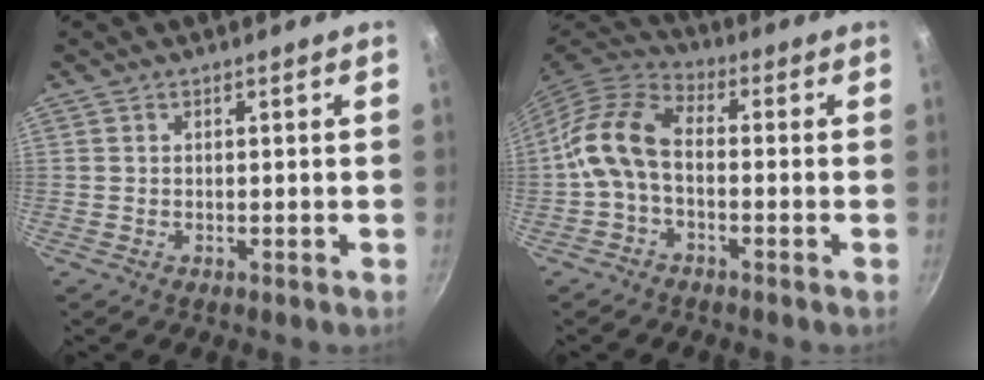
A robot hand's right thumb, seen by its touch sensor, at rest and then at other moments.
{"total": 10.8, "force": [-1.2, 6.4, 8.6], "torque": [-0.172, 0.032, -0.037]}